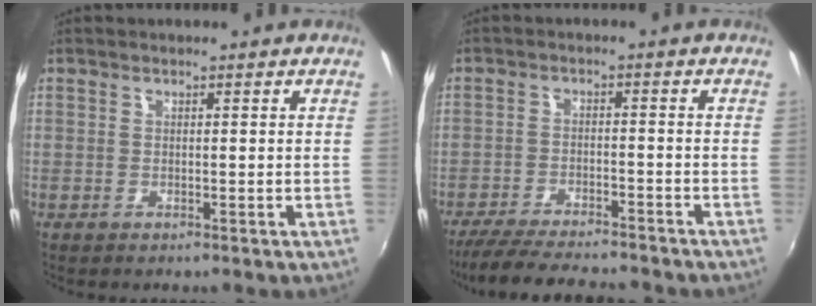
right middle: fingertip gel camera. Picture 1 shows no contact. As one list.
[{"total": 14.7, "force": [-12.9, 2.5, 6.7], "torque": [-0.140, -0.025, -0.199]}]